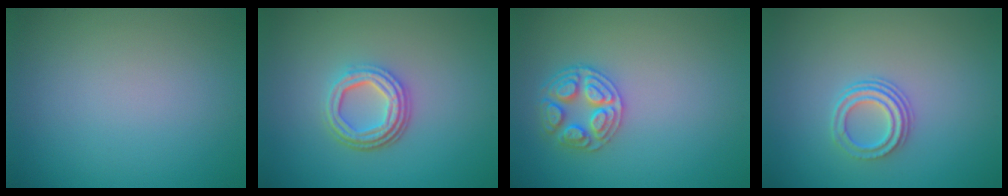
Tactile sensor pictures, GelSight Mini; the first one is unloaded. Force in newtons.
{"total": 4.4, "press": 3.2, "slide": 3.0}
{"total": 3.5, "press": 3.3, "slide": 1.1}
{"total": 2.8, "press": 2.2, "slide": 1.8}